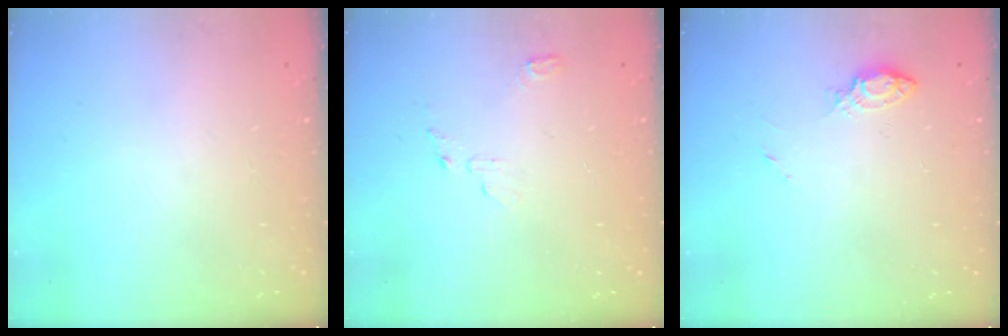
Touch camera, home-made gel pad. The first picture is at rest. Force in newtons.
{"total": 5.6, "press": 5.6, "slide": 0.4}
{"total": 6.5, "press": 6.4, "slide": 0.7}